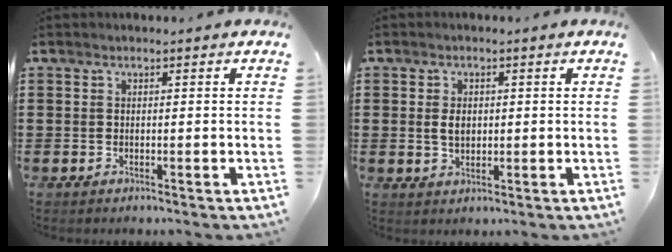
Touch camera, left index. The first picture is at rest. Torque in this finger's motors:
{"motor_torque": [0.54, 0.48, 0.37, 0.04]}